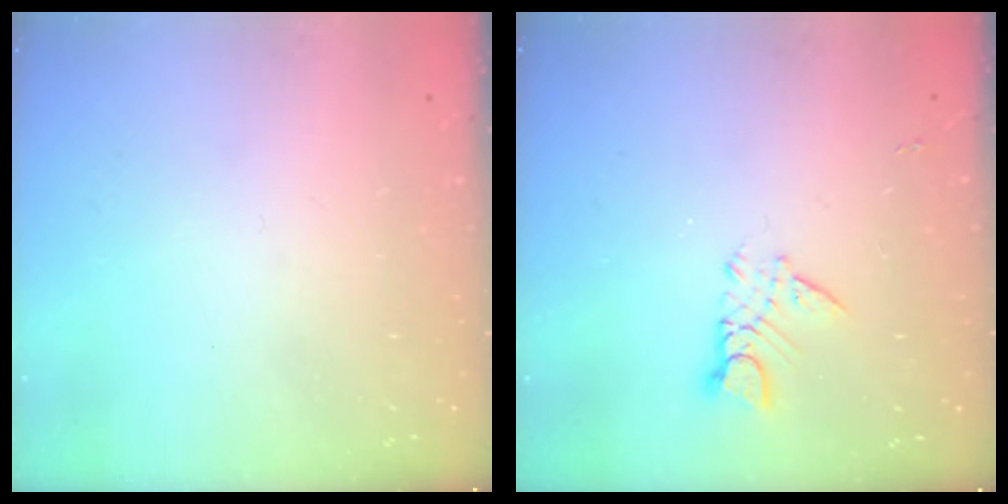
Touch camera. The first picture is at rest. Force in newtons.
{"total": 3.7, "press": 3.7, "slide": 0.5}